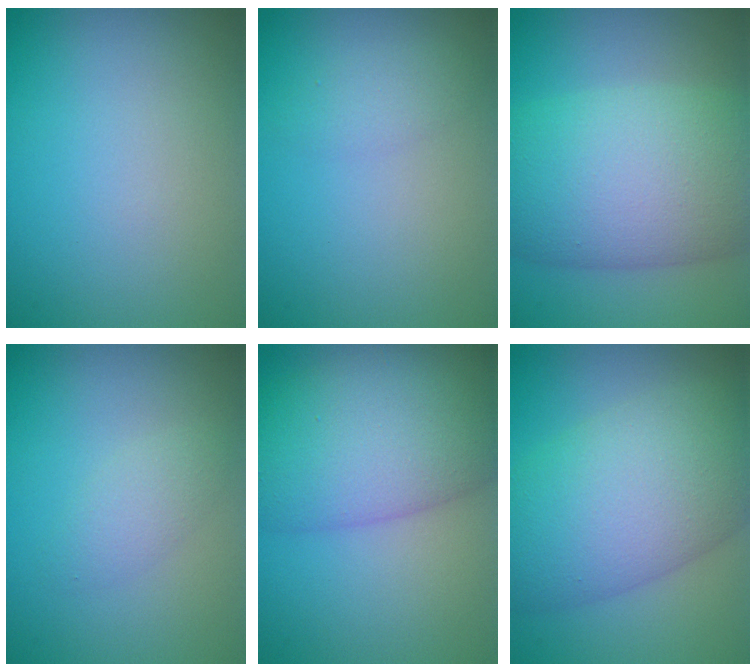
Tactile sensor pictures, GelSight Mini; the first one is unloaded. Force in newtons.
{"total": 1.3, "press": 1.3, "slide": 0.0}
{"total": 11.2, "press": 11.2, "slide": 0.6}
{"total": 1.7, "press": 1.6, "slide": 0.0}
{"total": 9.1, "press": 9.1, "slide": 0.3}
{"total": 9.6, "press": 9.6, "slide": 0.2}